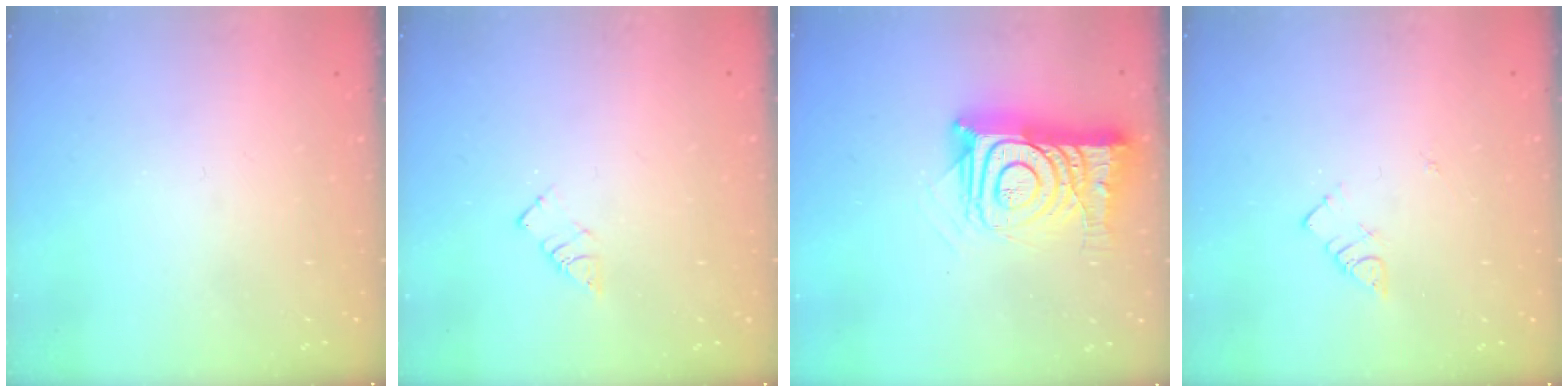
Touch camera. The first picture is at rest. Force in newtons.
{"total": 3.3, "press": 3.3, "slide": 0.3}
{"total": 16.3, "press": 16.2, "slide": 1.4}
{"total": 3.2, "press": 3.1, "slide": 0.4}